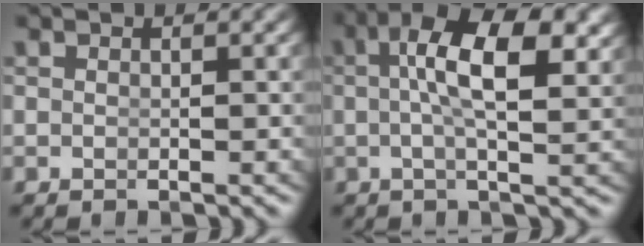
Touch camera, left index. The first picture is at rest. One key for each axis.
{"total": 7.5, "fx": 1.7, "fy": 2.5, "fz": 6.9, "tx": -0.116, "ty": 0.005, "tz": 0.023}